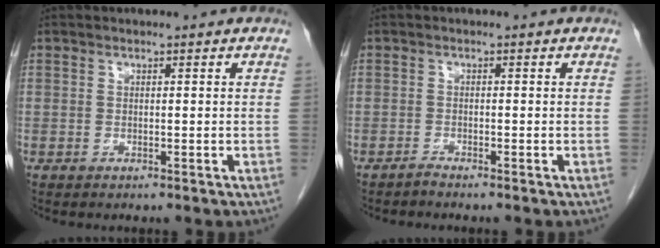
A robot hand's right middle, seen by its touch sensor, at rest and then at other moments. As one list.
[{"total": 0.7, "force": [-0.6, -0.2, 0.1], "torque": [0.000, -0.001, -0.013]}]